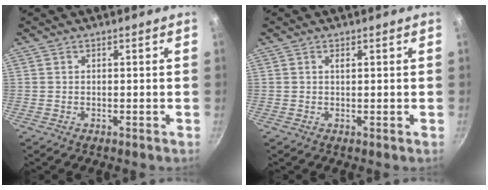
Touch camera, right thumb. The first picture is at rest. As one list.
[{"total": 0.8, "force": [0.3, 0.2, 0.7], "torque": [-0.011, -0.001, 0.003]}]